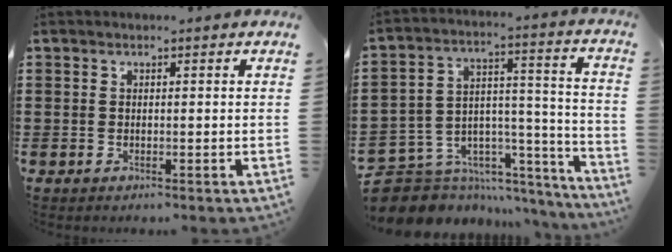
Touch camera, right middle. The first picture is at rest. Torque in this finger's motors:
{"motor_torque": [1.90, -0.23, 0.87, 0.21]}